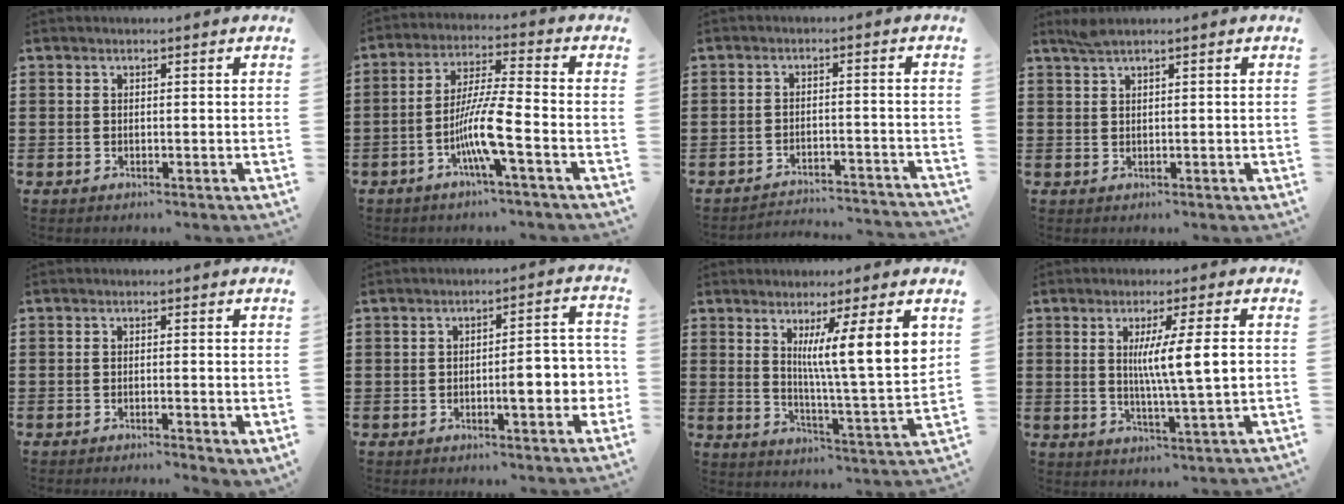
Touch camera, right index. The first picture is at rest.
{"total": 8.6, "force": [-3.7, 0.6, 7.8], "torque": [-0.162, -0.012, -0.074]}
{"total": 3.0, "force": [-3.0, 0.0, 0.6], "torque": [-0.016, 0.002, -0.064]}
{"total": 1.3, "force": [1.0, 0.0, 0.8], "torque": [-0.017, 0.001, 0.018]}
{"total": 0.8, "force": [-0.6, 0.0, 0.6], "torque": [-0.011, -0.003, -0.012]}
{"total": 5.2, "force": [-1.3, 1.4, 4.8], "torque": [-0.064, -0.003, -0.026]}
{"total": 10.0, "force": [4.3, 0.4, 9.0], "torque": [-0.146, -0.025, 0.062]}
{"total": 7.8, "force": [1.1, 0.2, 7.8], "torque": [-0.144, -0.004, 0.013]}